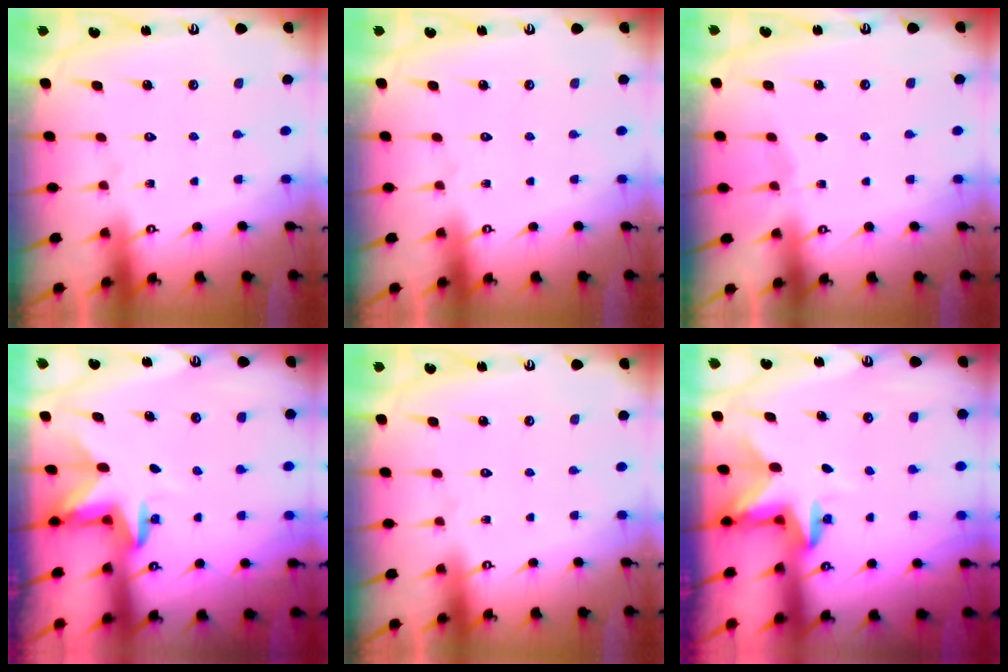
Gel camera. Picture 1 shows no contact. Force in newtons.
{"total": 0.0}
{"total": 1.4, "press": 1.3, "slide": 0.4}
{"total": 3.3, "press": 3.2, "slide": 0.7}
{"total": 0.0}
{"total": 2.9, "press": 2.9, "slide": 0.1}